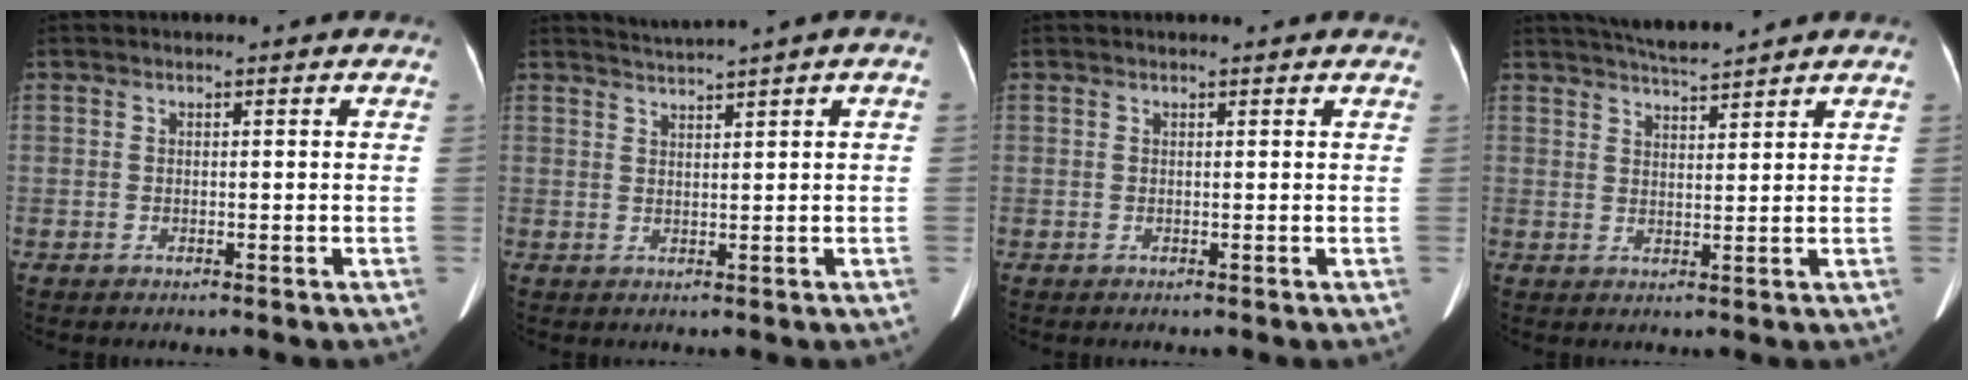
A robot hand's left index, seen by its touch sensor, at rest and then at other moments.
{"total": 2.5, "force": [2.0, -0.8, 1.2], "torque": [-0.023, 0.009, 0.042]}
{"total": 1.0, "force": [0.9, 0.1, 0.2], "torque": [-0.012, 0.003, 0.005]}
{"total": 5.2, "force": [4.9, -0.5, 1.7], "torque": [-0.032, 0.012, 0.087]}